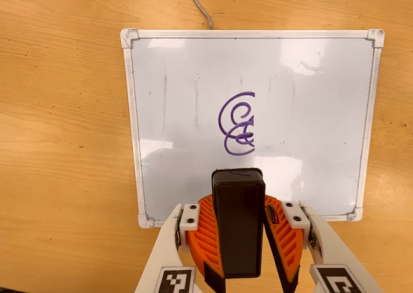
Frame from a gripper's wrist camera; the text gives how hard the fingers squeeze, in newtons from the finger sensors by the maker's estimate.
{"total": 10.7, "left": 10.3, "right": 11.1}